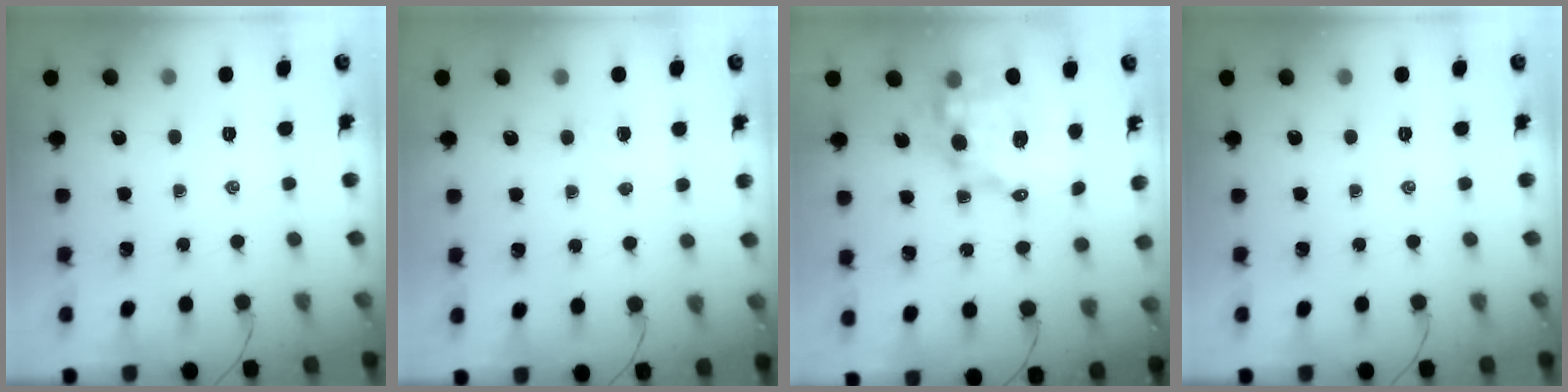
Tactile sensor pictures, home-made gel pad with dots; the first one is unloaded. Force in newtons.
{"total": 3.0, "press": 2.9, "slide": 0.7}
{"total": 12.1, "press": 11.7, "slide": 2.9}
{"total": 0.0}